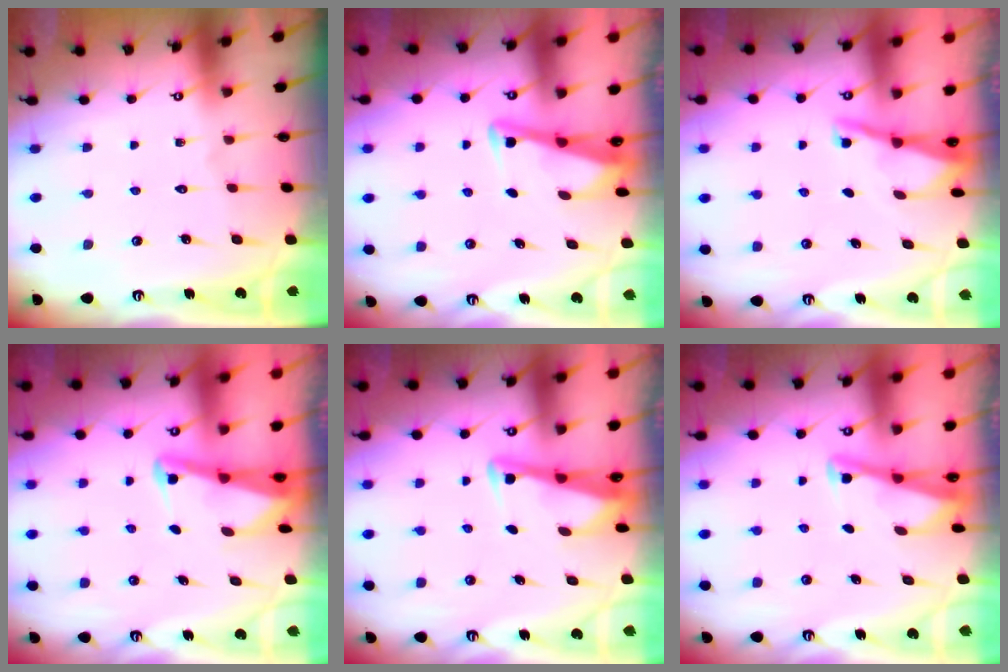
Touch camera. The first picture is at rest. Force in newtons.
{"total": 3.5, "press": 3.5, "slide": 0.3}
{"total": 2.9, "press": 2.8, "slide": 0.3}
{"total": 2.7, "press": 2.7, "slide": 0.6}
{"total": 3.1, "press": 3.1, "slide": 0.3}
{"total": 2.8, "press": 2.8, "slide": 0.4}